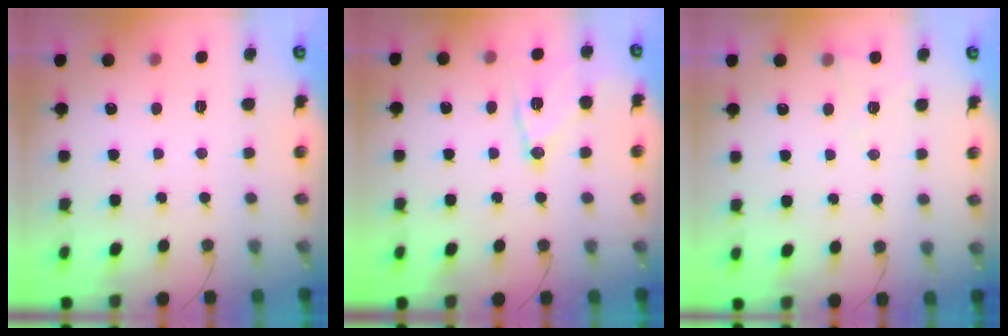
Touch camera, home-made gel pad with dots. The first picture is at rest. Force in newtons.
{"total": 12.1, "press": 12.0, "slide": 0.7}
{"total": 4.4, "press": 3.2, "slide": 3.0}